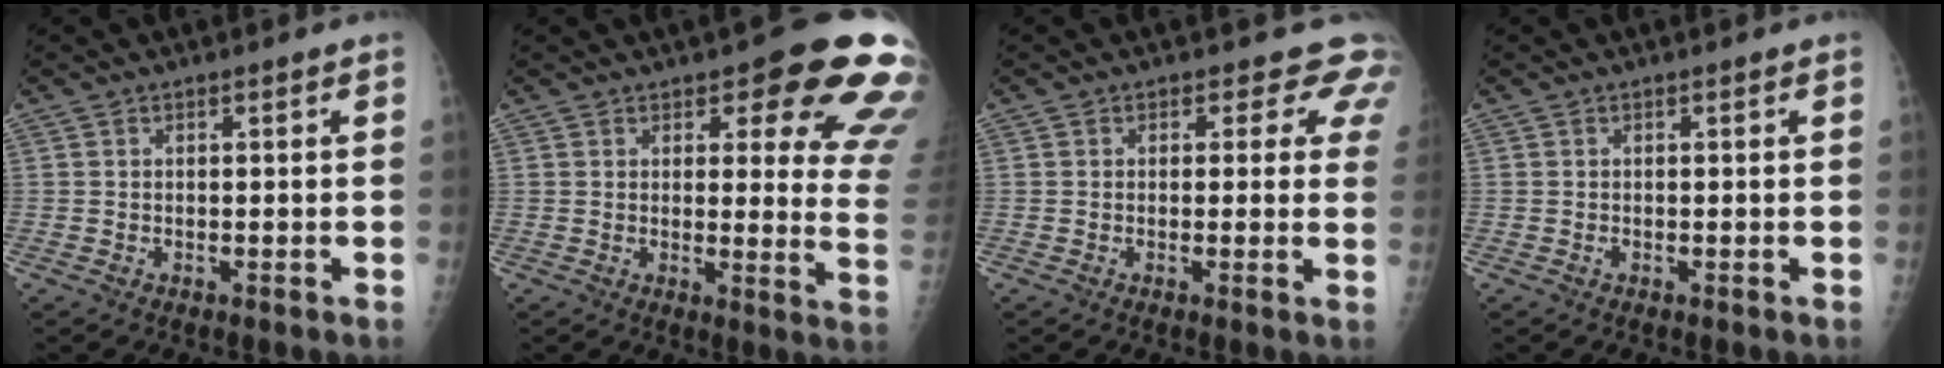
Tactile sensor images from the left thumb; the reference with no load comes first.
{"total": 16.1, "force": [9.9, 5.6, 11.5], "torque": [-0.081, -0.057, 0.098]}
{"total": 6.1, "force": [4.7, 3.7, 1.3], "torque": [0.029, -0.017, 0.027]}
{"total": 0.0}